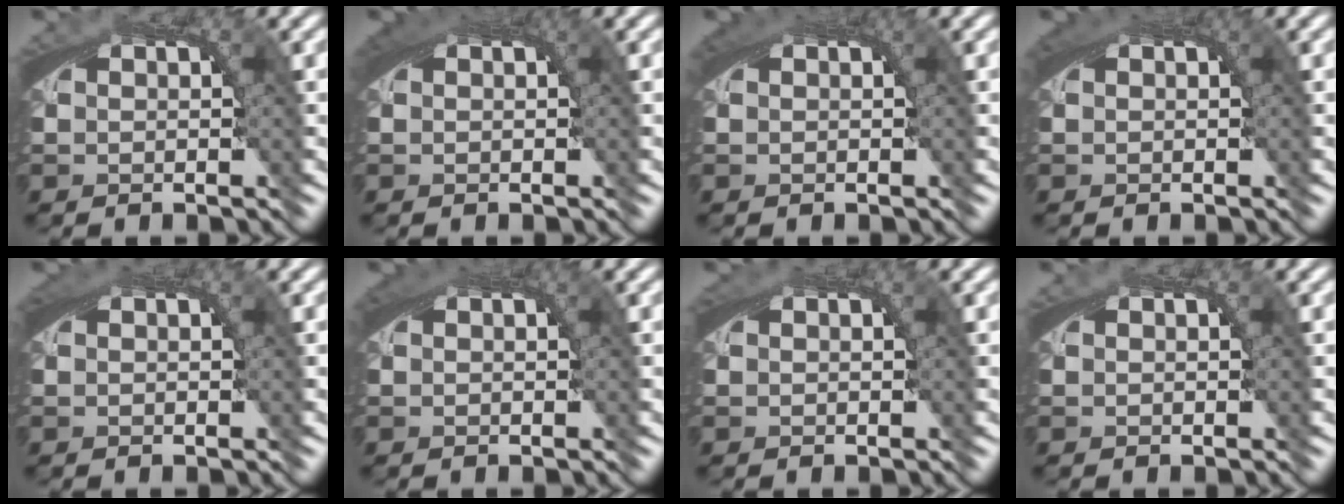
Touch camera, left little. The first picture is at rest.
{"total": 1.8, "force": [0.7, 0.3, 1.6], "torque": [-0.022, 0.006, 0.012]}
{"total": 1.4, "force": [0.6, 0.1, 1.3], "torque": [-0.017, 0.005, 0.011]}
{"total": 1.5, "force": [0.6, 0.2, 1.4], "torque": [-0.019, 0.006, 0.011]}
{"total": 1.2, "force": [0.5, 0.1, 1.0], "torque": [-0.015, 0.004, 0.009]}
{"total": 1.6, "force": [0.6, 0.2, 1.4], "torque": [-0.020, 0.006, 0.011]}
{"total": 0.7, "force": [0.3, 0.1, 0.6], "torque": [-0.010, 0.003, 0.006]}
{"total": 0.0}